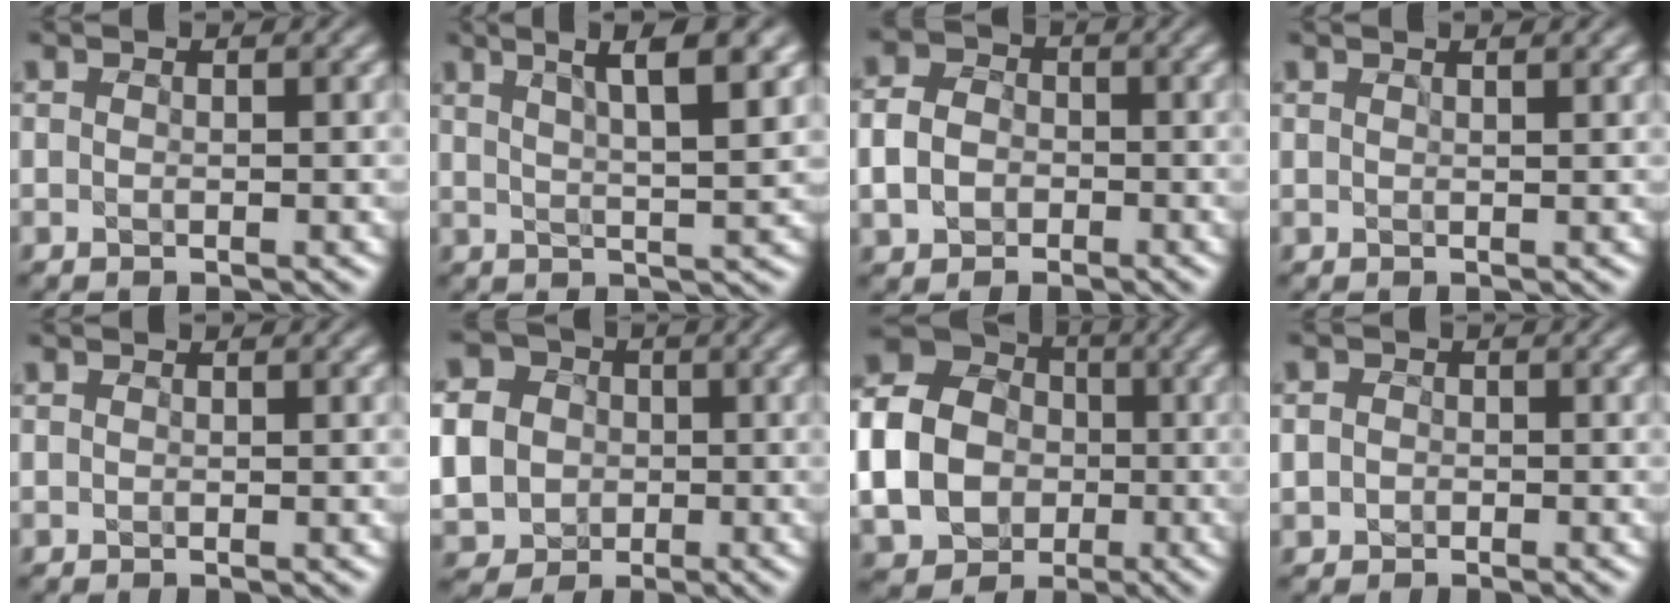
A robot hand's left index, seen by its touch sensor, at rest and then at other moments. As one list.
[{"total": 6.7, "force": [3.7, 1.4, 5.3], "torque": [-0.053, 0.017, 0.049]}, {"total": 3.4, "force": [-0.9, 2.8, 1.7], "torque": [-0.038, 0.005, -0.024]}, {"total": 1.4, "force": [1.3, 0.1, 0.5], "torque": [-0.004, 0.002, 0.010]}, {"total": 0.0}, {"total": 10.3, "force": [-0.9, 9.5, 3.8], "torque": [-0.117, -0.007, -0.043]}, {"total": 10.5, "force": [-1.2, 9.1, 5.2], "torque": [-0.121, -0.015, -0.034]}, {"total": 1.3, "force": [-0.1, 1.2, 0.3], "torque": [0.002, -0.001, -0.008]}]